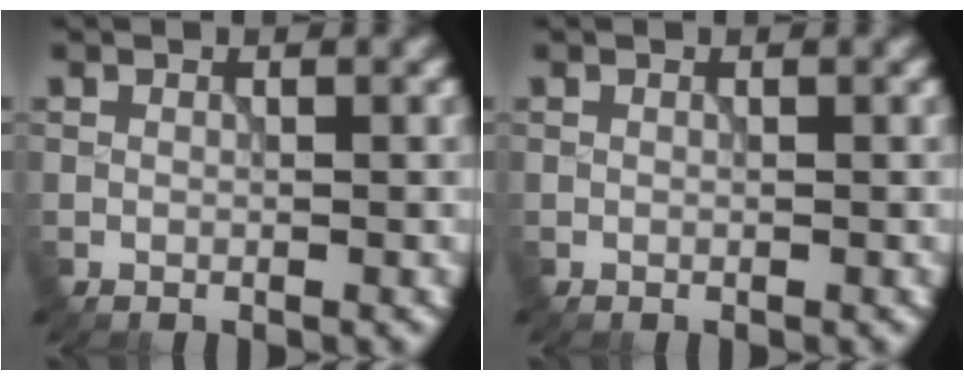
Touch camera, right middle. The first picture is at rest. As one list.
[{"total": 0.0}]